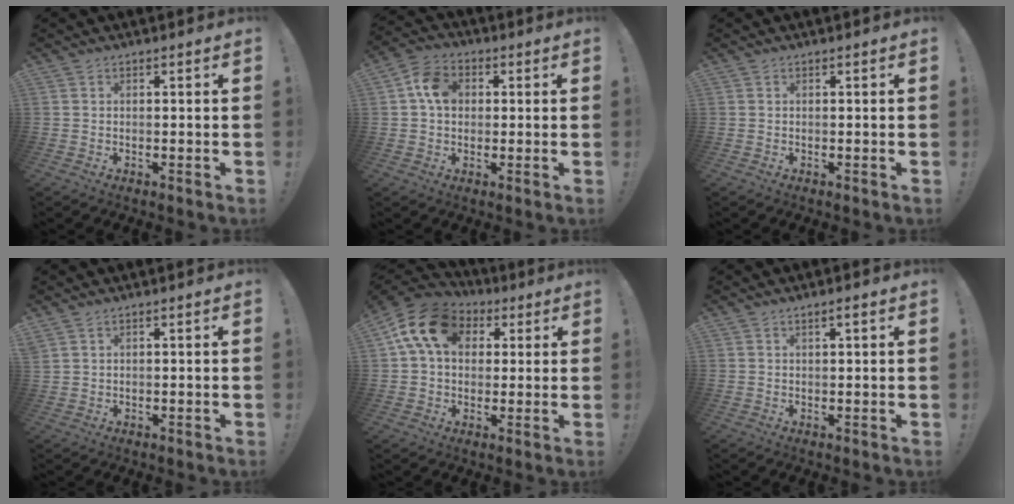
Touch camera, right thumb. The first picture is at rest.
{"total": 8.8, "force": [1.8, 6.9, 5.3], "torque": [-0.084, 0.017, 0.037]}
{"total": 0.0}
{"total": 1.0, "force": [0.6, 0.1, 0.8], "torque": [-0.022, 0.000, 0.013]}
{"total": 15.5, "force": [5.0, 11.1, 9.6], "torque": [-0.156, -0.002, 0.095]}
{"total": 1.9, "force": [0.9, 0.2, 1.7], "torque": [-0.028, 0.000, 0.014]}